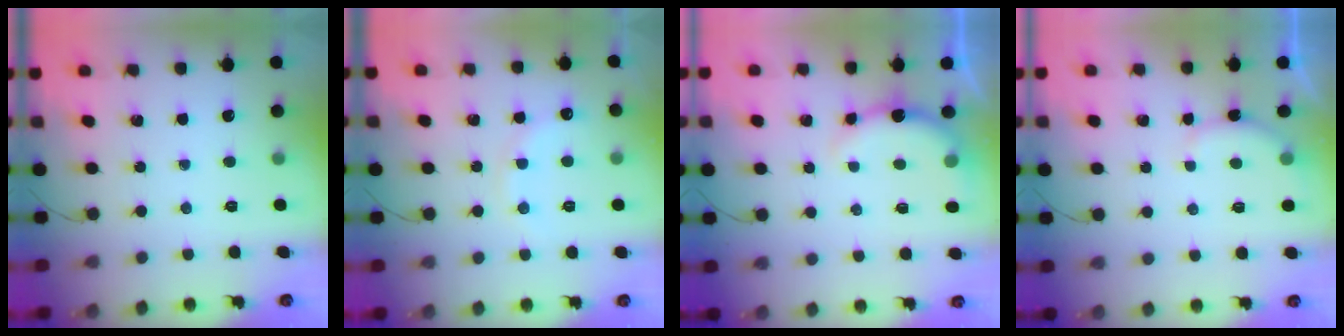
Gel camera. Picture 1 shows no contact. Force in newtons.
{"total": 8.0, "press": 7.8, "slide": 1.3}
{"total": 5.6, "press": 5.6, "slide": 0.8}
{"total": 5.2, "press": 5.1, "slide": 0.9}